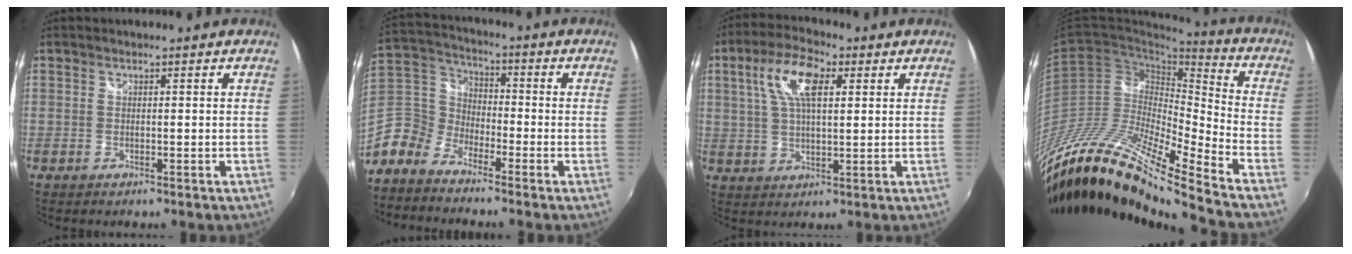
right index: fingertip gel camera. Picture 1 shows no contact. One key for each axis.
{"total": 11.8, "fx": -8.2, "fy": 7.7, "fz": 3.6, "tx": -0.111, "ty": 0.021, "tz": -0.191}
{"total": 10.0, "fx": 3.6, "fy": 4.0, "fz": 8.5, "tx": -0.166, "ty": 0.022, "tz": 0.064}
{"total": 22.2, "fx": -17.8, "fy": 1.6, "fz": 13.2, "tx": -0.236, "ty": -0.028, "tz": -0.338}